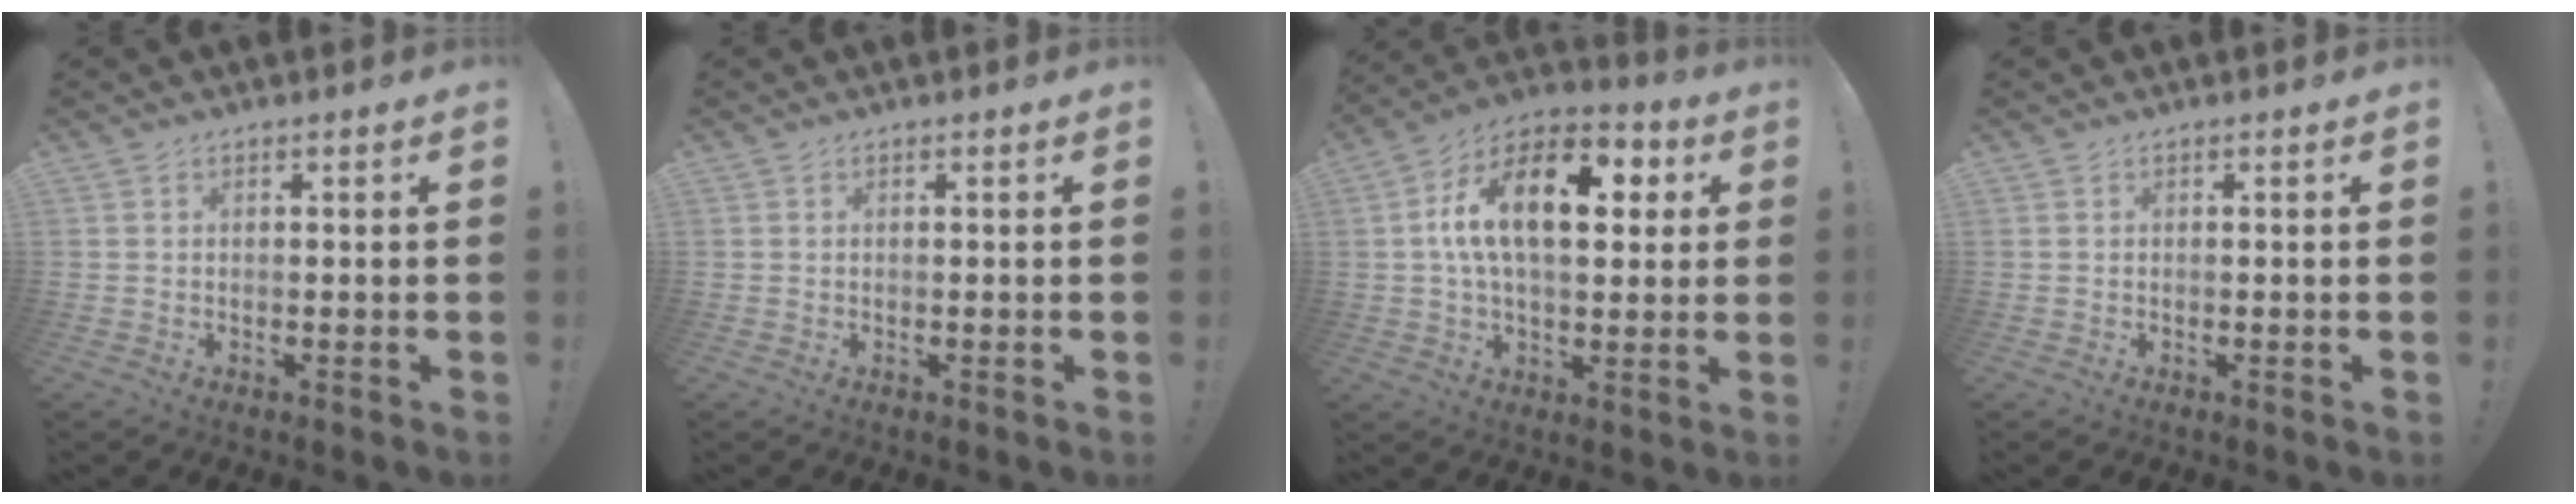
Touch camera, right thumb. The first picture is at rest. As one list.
[{"total": 0.0}, {"total": 19.1, "force": [4.2, 10.1, 15.7], "torque": [-0.268, 0.000, 0.062]}, {"total": 0.0}]